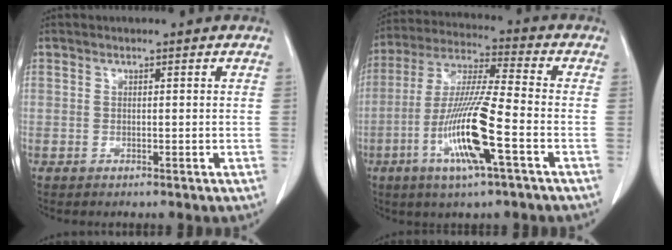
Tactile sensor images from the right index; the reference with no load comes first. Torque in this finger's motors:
{"motor_torque": [2.00, -0.14, 0.46, 0.21]}